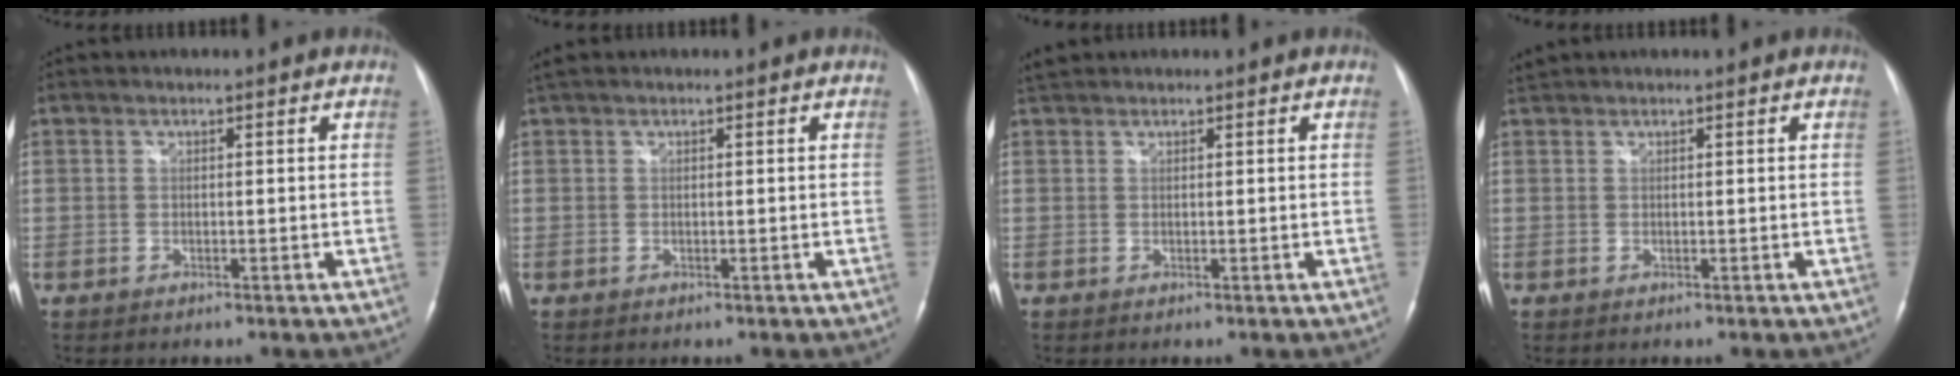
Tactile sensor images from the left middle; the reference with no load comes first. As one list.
[{"total": 1.3, "force": [1.1, 0.3, 0.7], "torque": [-0.022, 0.027, 0.024]}, {"total": 1.7, "force": [1.6, 0.4, 0.3], "torque": [-0.015, 0.019, 0.034]}, {"total": 1.0, "force": [1.0, 0.0, 0.0], "torque": [-0.012, 0.015, 0.028]}]